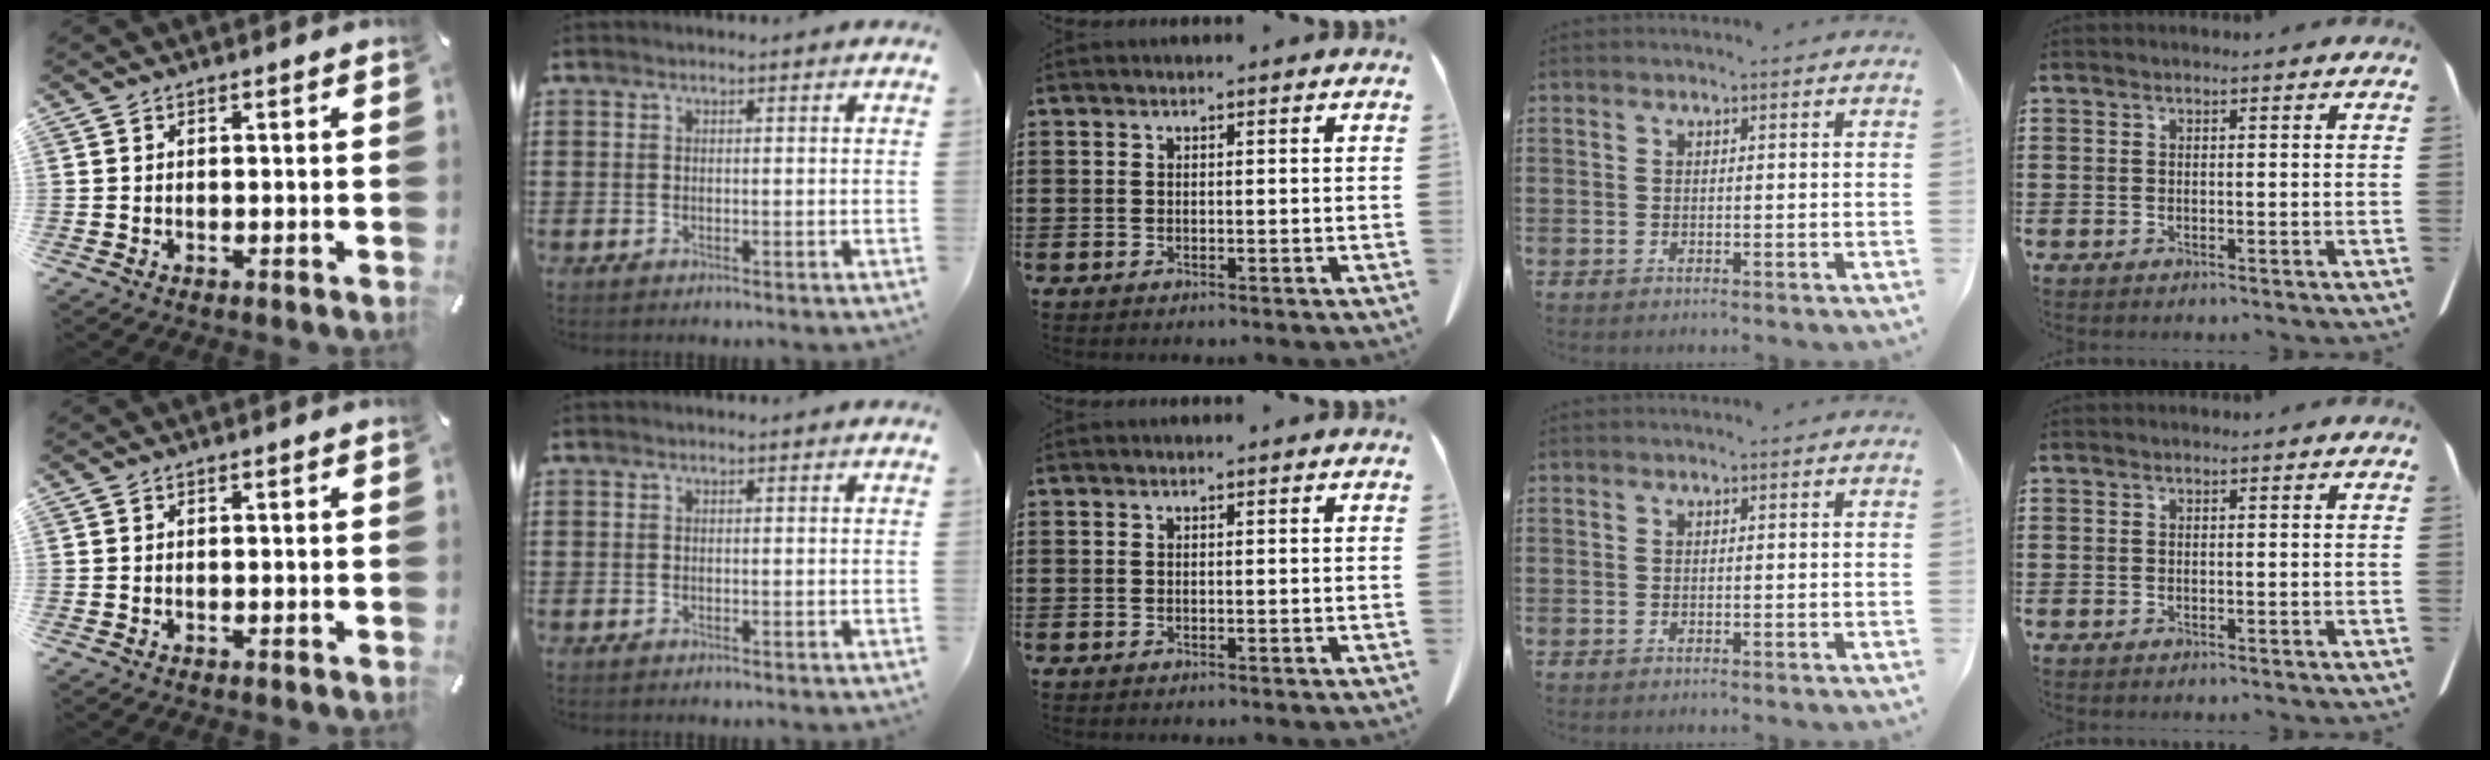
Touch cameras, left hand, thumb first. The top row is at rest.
{}